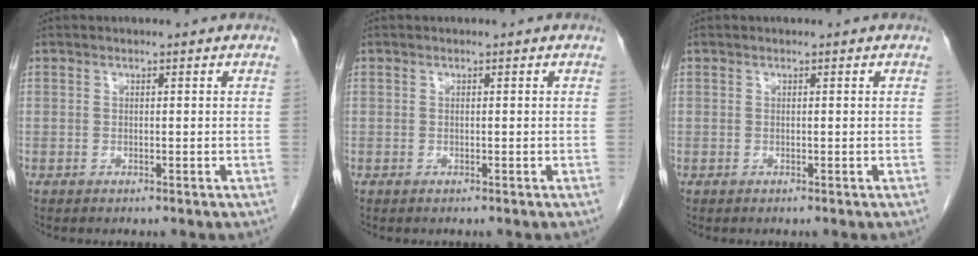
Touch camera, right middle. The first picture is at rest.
{"total": 0.0}
{"total": 0.0}